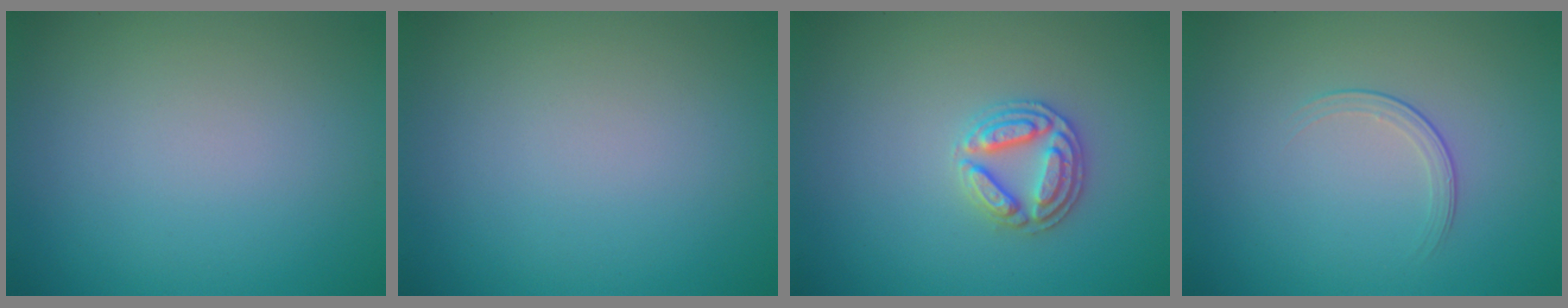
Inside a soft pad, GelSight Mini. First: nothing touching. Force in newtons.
{"total": 0.0}
{"total": 2.8, "press": 2.8, "slide": 0.3}
{"total": 1.5, "press": 0.7, "slide": 1.4}